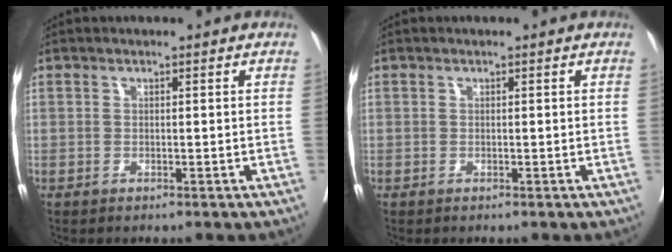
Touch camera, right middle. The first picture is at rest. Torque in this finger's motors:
{"motor_torque": [0.00, 0.00, -0.08, -0.04]}